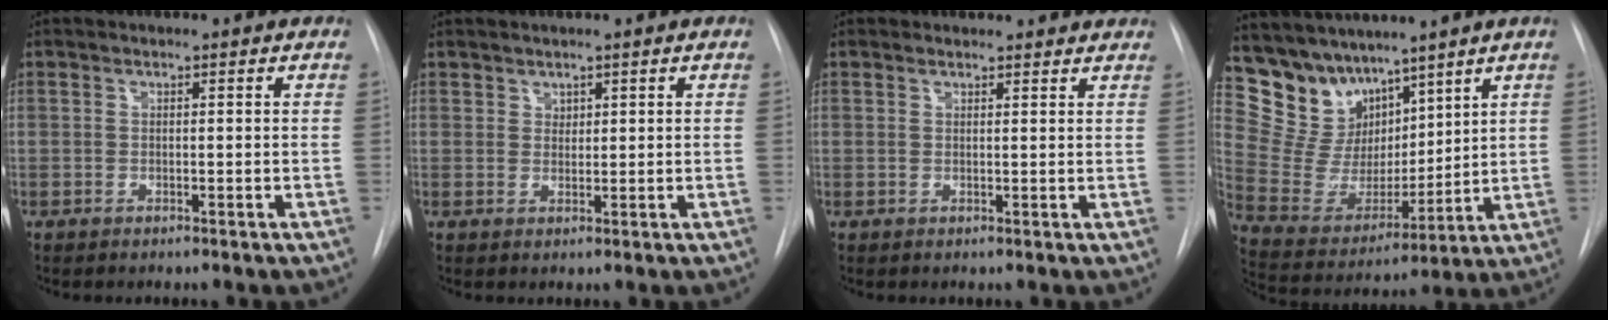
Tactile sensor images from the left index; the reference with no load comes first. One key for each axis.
{"total": 1.2, "fx": 0.9, "fy": 0.8, "fz": 0.2, "tx": 0.004, "ty": 0.001, "tz": 0.015}
{"total": 5.2, "fx": 5.0, "fy": 1.5, "fz": 0.2, "tx": 0.011, "ty": 0.007, "tz": 0.044}
{"total": 12.2, "fx": 9.9, "fy": 6.6, "fz": 2.8, "tx": -0.070, "ty": 0.027, "tz": 0.203}